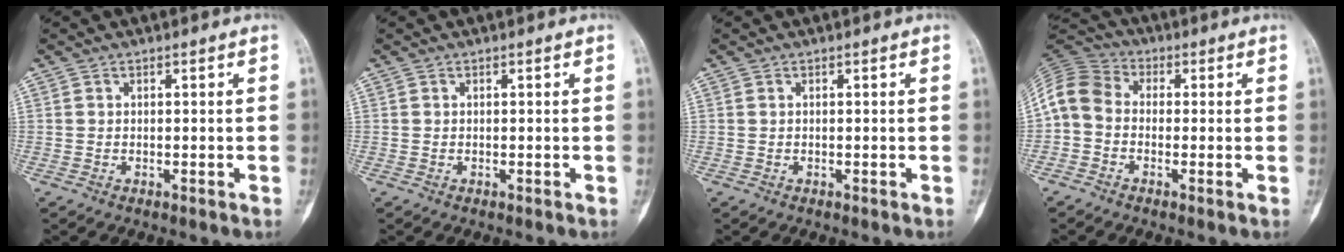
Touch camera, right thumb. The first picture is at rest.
{"total": 0.0}
{"total": 0.0}
{"total": 8.4, "force": [-0.7, 6.7, 5.1], "torque": [-0.093, 0.027, -0.033]}